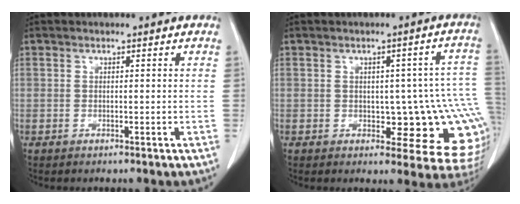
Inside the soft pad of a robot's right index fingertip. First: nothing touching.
{"total": 12.4, "force": [-2.3, 5.3, 11.0], "torque": [-0.076, 0.026, -0.018]}